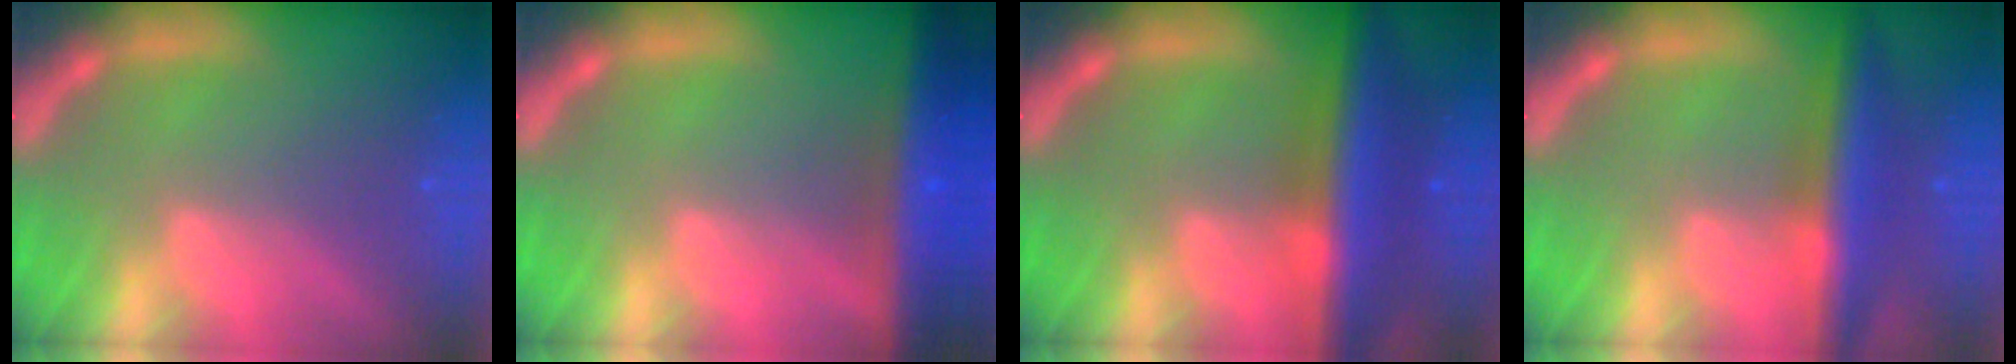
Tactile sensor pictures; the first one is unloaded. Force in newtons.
{"total": 9.5}
{"total": 8.9}
{"total": 6.5}